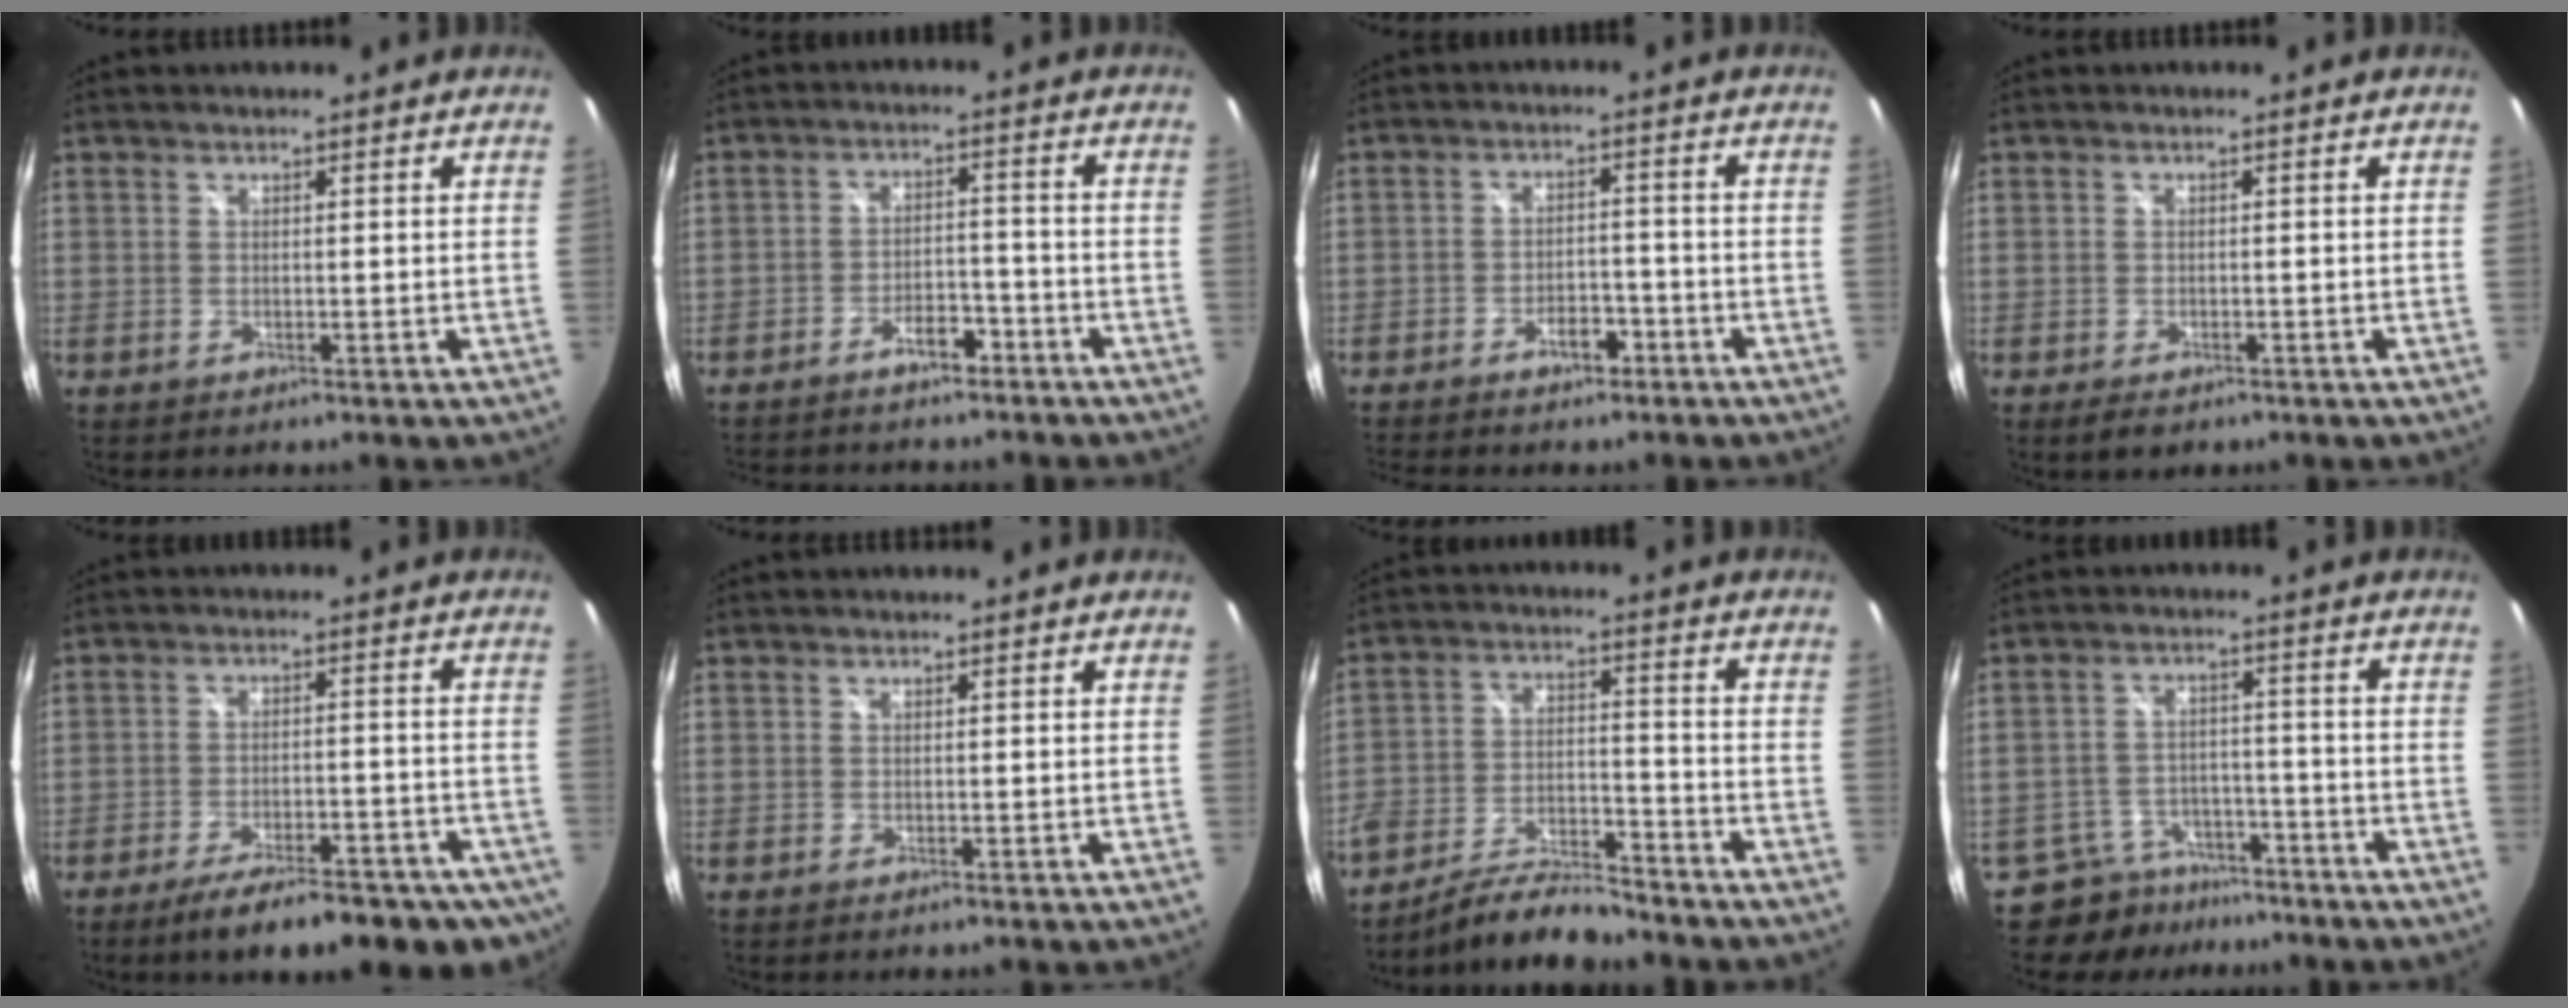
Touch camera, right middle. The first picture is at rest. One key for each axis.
{"total": 8.9, "fx": -7.3, "fy": 3.4, "fz": 3.7, "tx": -0.085, "ty": 0.018, "tz": -0.104}
{"total": 6.2, "fx": -4.8, "fy": 2.9, "fz": 2.7, "tx": -0.063, "ty": 0.012, "tz": -0.068}
{"total": 2.8, "fx": -1.8, "fy": 1.6, "fz": 1.4, "tx": -0.029, "ty": -0.009, "tz": -0.027}
{"total": 16.5, "fx": -11.8, "fy": 5.4, "fz": 10.2, "tx": -0.169, "ty": -0.031, "tz": -0.160}
{"total": 0.0}
{"total": 10.7, "fx": -9.5, "fy": 2.3, "fz": 4.4, "tx": -0.094, "ty": -0.002, "tz": -0.168}
{"total": 9.1, "fx": -7.8, "fy": 4.7, "fz": 0.9, "tx": -0.035, "ty": 0.020, "tz": -0.112}